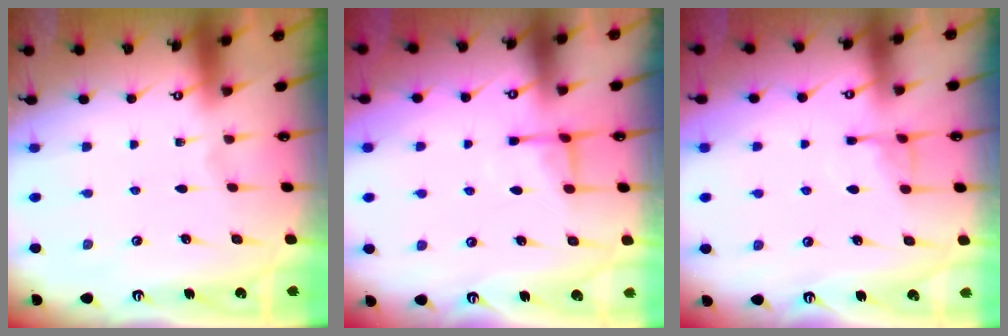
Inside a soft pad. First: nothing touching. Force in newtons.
{"total": 5.4, "press": 5.4, "slide": 0.6}
{"total": 5.6, "press": 5.6, "slide": 0.8}